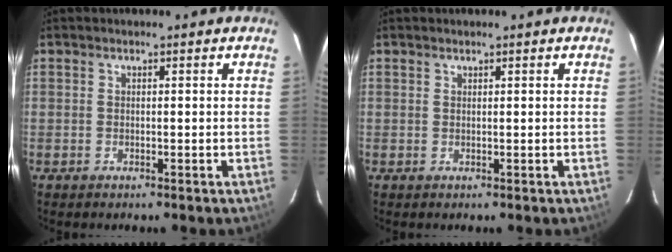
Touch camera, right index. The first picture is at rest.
{"total": 0.0}